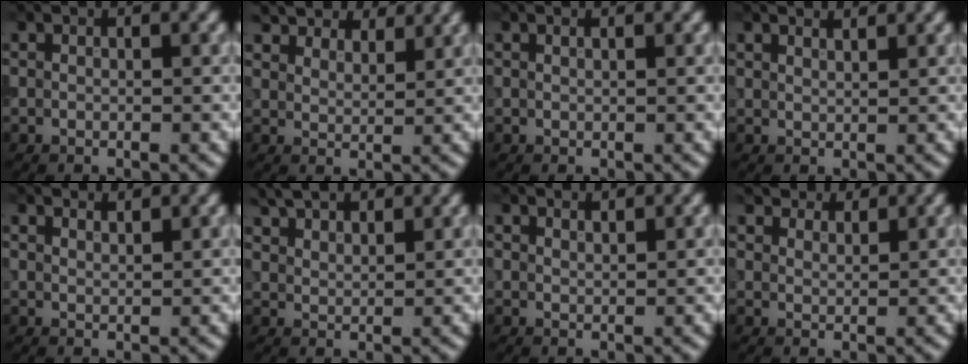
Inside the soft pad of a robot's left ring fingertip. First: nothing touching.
{"total": 6.2, "force": [5.5, 2.2, 1.9], "torque": [-0.052, -0.006, 0.098]}
{"total": 0.7, "force": [0.6, 0.2, 0.4], "torque": [-0.006, -0.001, 0.005]}
{"total": 2.3, "force": [2.1, 0.5, 0.8], "torque": [-0.004, 0.008, 0.016]}
{"total": 2.8, "force": [2.6, 0.5, 0.8], "torque": [-0.006, 0.007, 0.026]}
{"total": 4.6, "force": [4.0, 1.4, 1.8], "torque": [-0.035, 0.010, 0.063]}
{"total": 1.8, "force": [1.7, 0.2, 0.4], "torque": [-0.008, 0.002, 0.021]}
{"total": 4.1, "force": [3.7, 1.6, 0.9], "torque": [-0.031, -0.015, 0.073]}